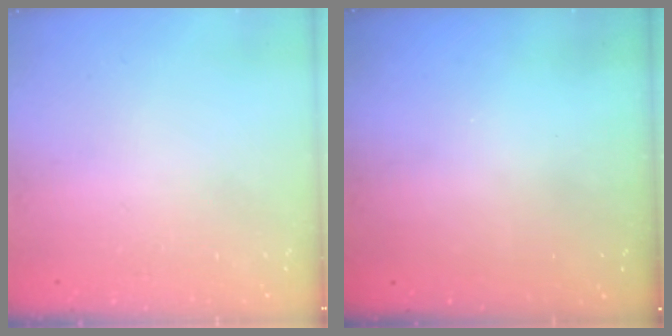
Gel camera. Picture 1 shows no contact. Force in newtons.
{"total": 3.0, "press": 3.0, "slide": 0.1}